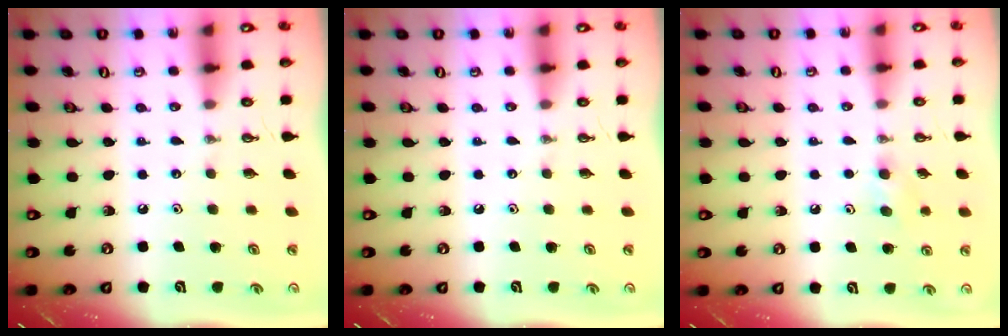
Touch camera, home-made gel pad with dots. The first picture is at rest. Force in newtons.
{"total": 0.0}
{"total": 5.2, "press": 4.5, "slide": 2.5}